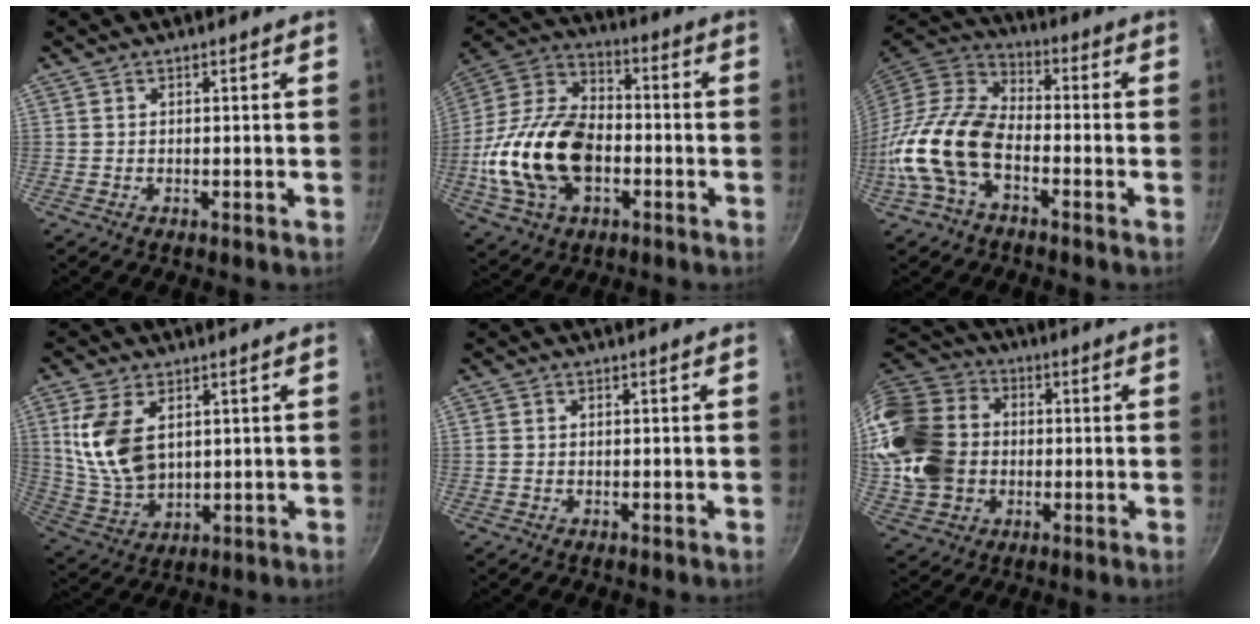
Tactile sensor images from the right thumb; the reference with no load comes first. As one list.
[{"total": 21.9, "force": [-4.3, 14.1, 16.2], "torque": [-0.294, 0.039, -0.084]}, {"total": 15.8, "force": [-5.3, 9.4, 11.5], "torque": [-0.213, 0.048, -0.121]}, {"total": 12.5, "force": [3.5, 7.6, 9.3], "torque": [-0.172, -0.021, 0.083]}, {"total": 1.0, "force": [0.1, 0.9, 0.5], "torque": [-0.009, 0.004, 0.000]}, {"total": 20.3, "force": [0.7, 16.4, 12.0], "torque": [-0.229, 0.030, 0.018]}]